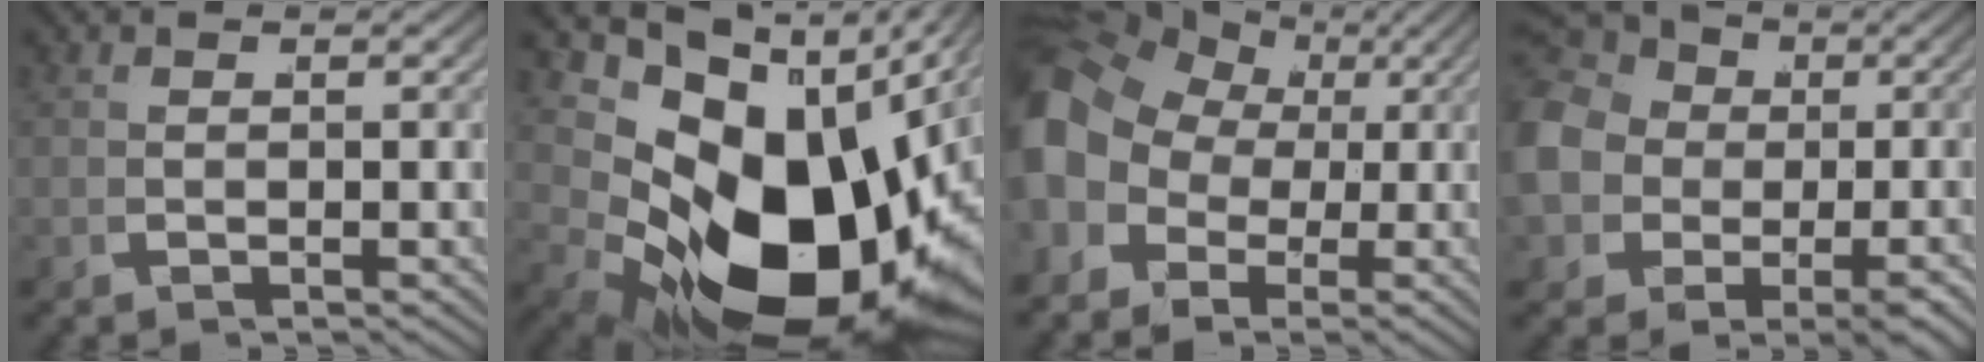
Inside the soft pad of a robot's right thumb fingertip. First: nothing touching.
{"total": 22.4, "force": [0.0, 13.9, 17.5], "torque": [-0.282, -0.041, 0.019]}
{"total": 11.0, "force": [2.1, 8.8, 6.2], "torque": [-0.134, -0.009, 0.028]}
{"total": 11.9, "force": [1.4, 10.1, 6.2], "torque": [-0.150, -0.023, 0.021]}